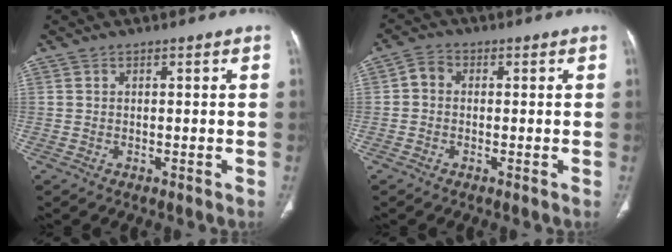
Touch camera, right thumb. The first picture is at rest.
{"total": 2.8, "force": [-0.1, 2.3, 1.7], "torque": [-0.023, 0.008, -0.013]}